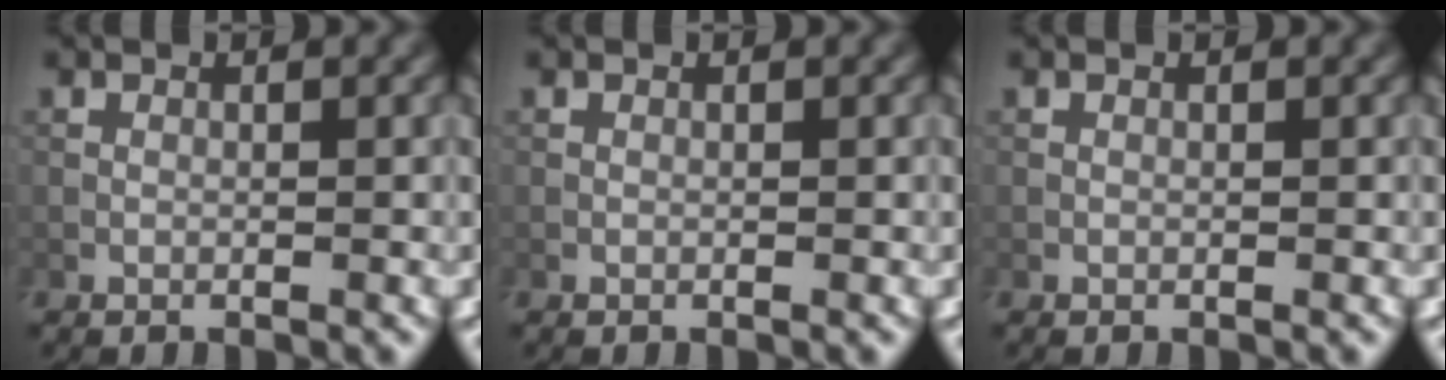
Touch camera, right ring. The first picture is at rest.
{"total": 0.0}
{"total": 0.0}